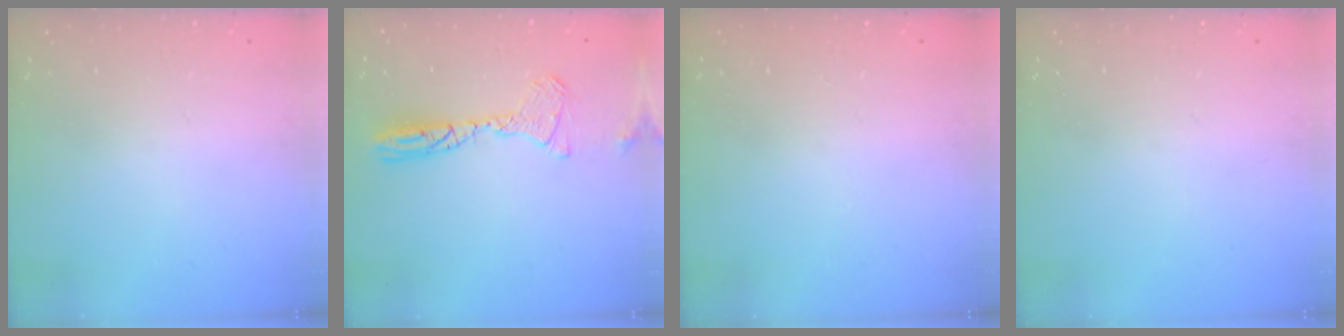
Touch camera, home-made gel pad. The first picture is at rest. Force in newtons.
{"total": 13.0, "press": 12.6, "slide": 3.3}
{"total": 0.0}
{"total": 0.0}